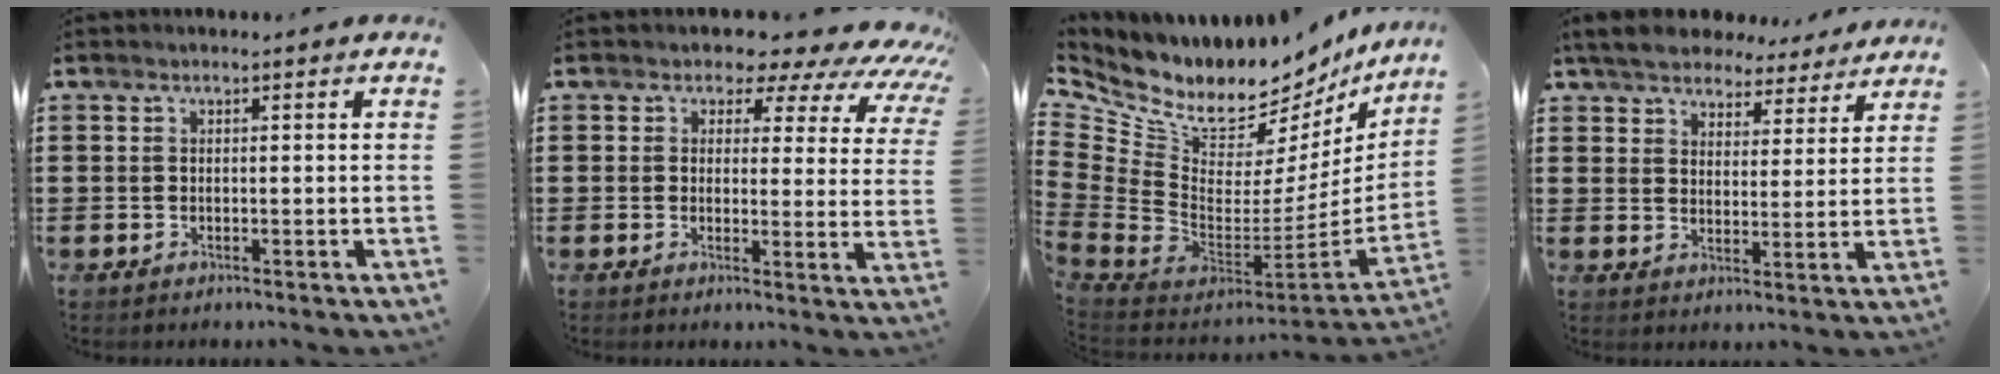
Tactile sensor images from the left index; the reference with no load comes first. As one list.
[{"total": 4.5, "force": [3.4, 2.5, 1.5], "torque": [-0.029, -0.026, 0.050]}, {"total": 8.6, "force": [7.2, 4.1, 2.3], "torque": [-0.088, -0.084, 0.127]}, {"total": 5.7, "force": [5.4, 1.5, 0.9], "torque": [-0.046, -0.023, 0.097]}]